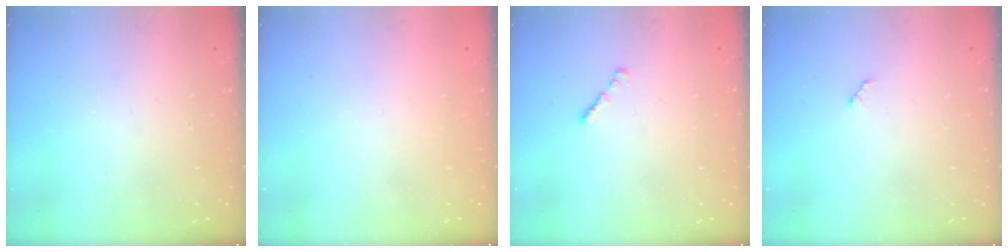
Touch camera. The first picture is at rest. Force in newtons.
{"total": 1.3, "press": 1.3, "slide": 0.2}
{"total": 1.1, "press": 1.0, "slide": 0.5}
{"total": 2.5, "press": 2.4, "slide": 0.4}